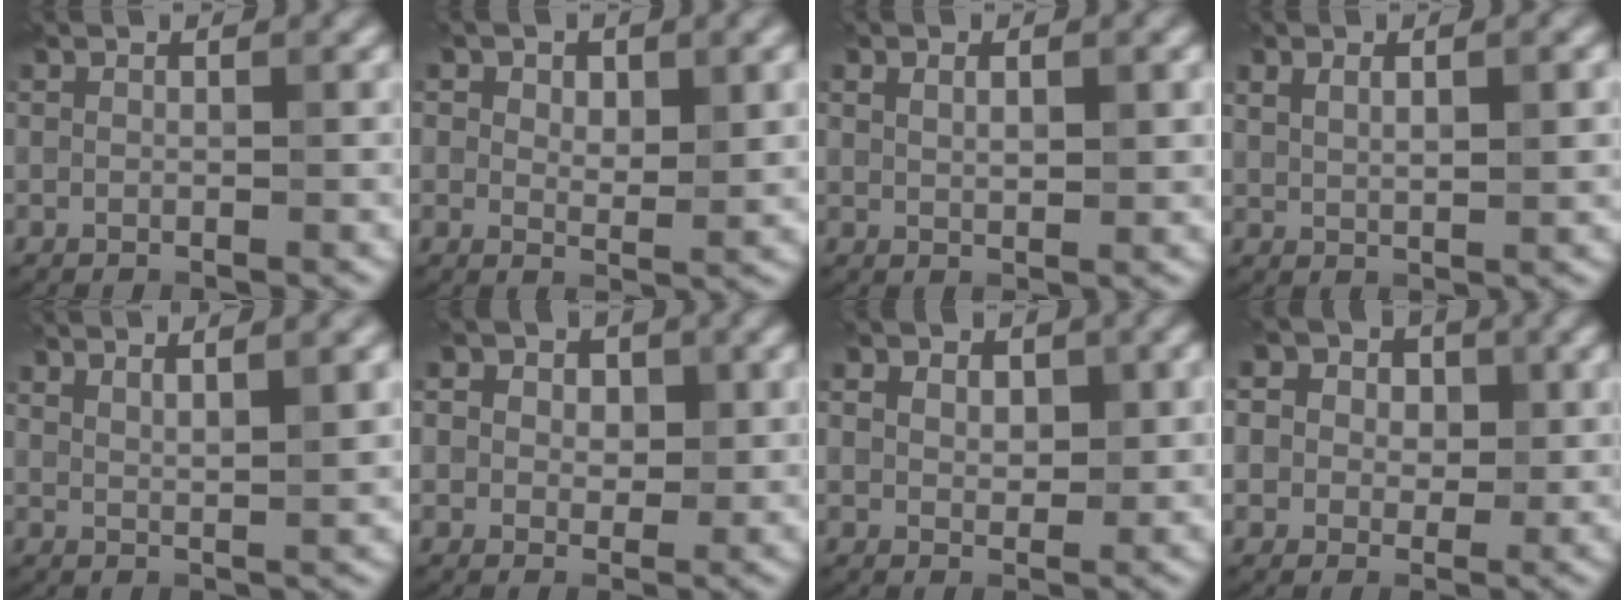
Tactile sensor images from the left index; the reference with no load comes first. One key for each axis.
{"total": 4.7, "fx": 1.8, "fy": 2.6, "fz": 3.4, "tx": -0.049, "ty": -0.006, "tz": 0.027}
{"total": 2.3, "fx": 0.8, "fy": 1.0, "fz": 1.8, "tx": -0.032, "ty": -0.002, "tz": 0.017}
{"total": 3.1, "fx": 1.1, "fy": 1.2, "fz": 2.7, "tx": -0.051, "ty": 0.002, "tz": 0.024}
{"total": 4.1, "fx": 2.2, "fy": 0.9, "fz": 3.3, "tx": -0.035, "ty": 0.005, "tz": 0.035}
{"total": 8.0, "fx": 3.3, "fy": 6.0, "fz": 4.3, "tx": -0.056, "ty": 0.032, "tz": 0.011}
{"total": 5.3, "fx": 2.0, "fy": 3.6, "fz": 3.3, "tx": -0.046, "ty": 0.020, "tz": 0.011}
{"total": 11.4, "fx": 4.5, "fy": 9.1, "fz": 5.0, "tx": -0.110, "ty": 0.029, "tz": 0.050}